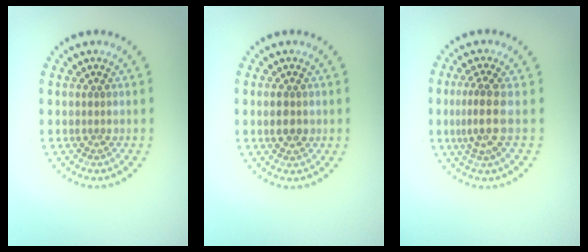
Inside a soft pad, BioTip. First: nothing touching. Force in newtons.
{"total": 1.8, "press": 1.8, "slide": 0.1}
{"total": 3.0, "press": 2.4, "slide": 1.7}